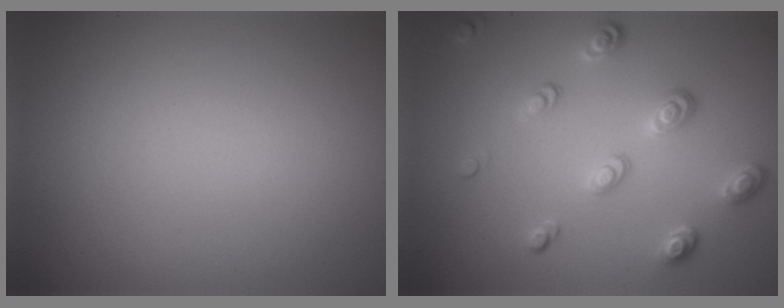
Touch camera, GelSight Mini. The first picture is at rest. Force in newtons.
{"total": 3.4, "press": 2.6, "slide": 2.3}